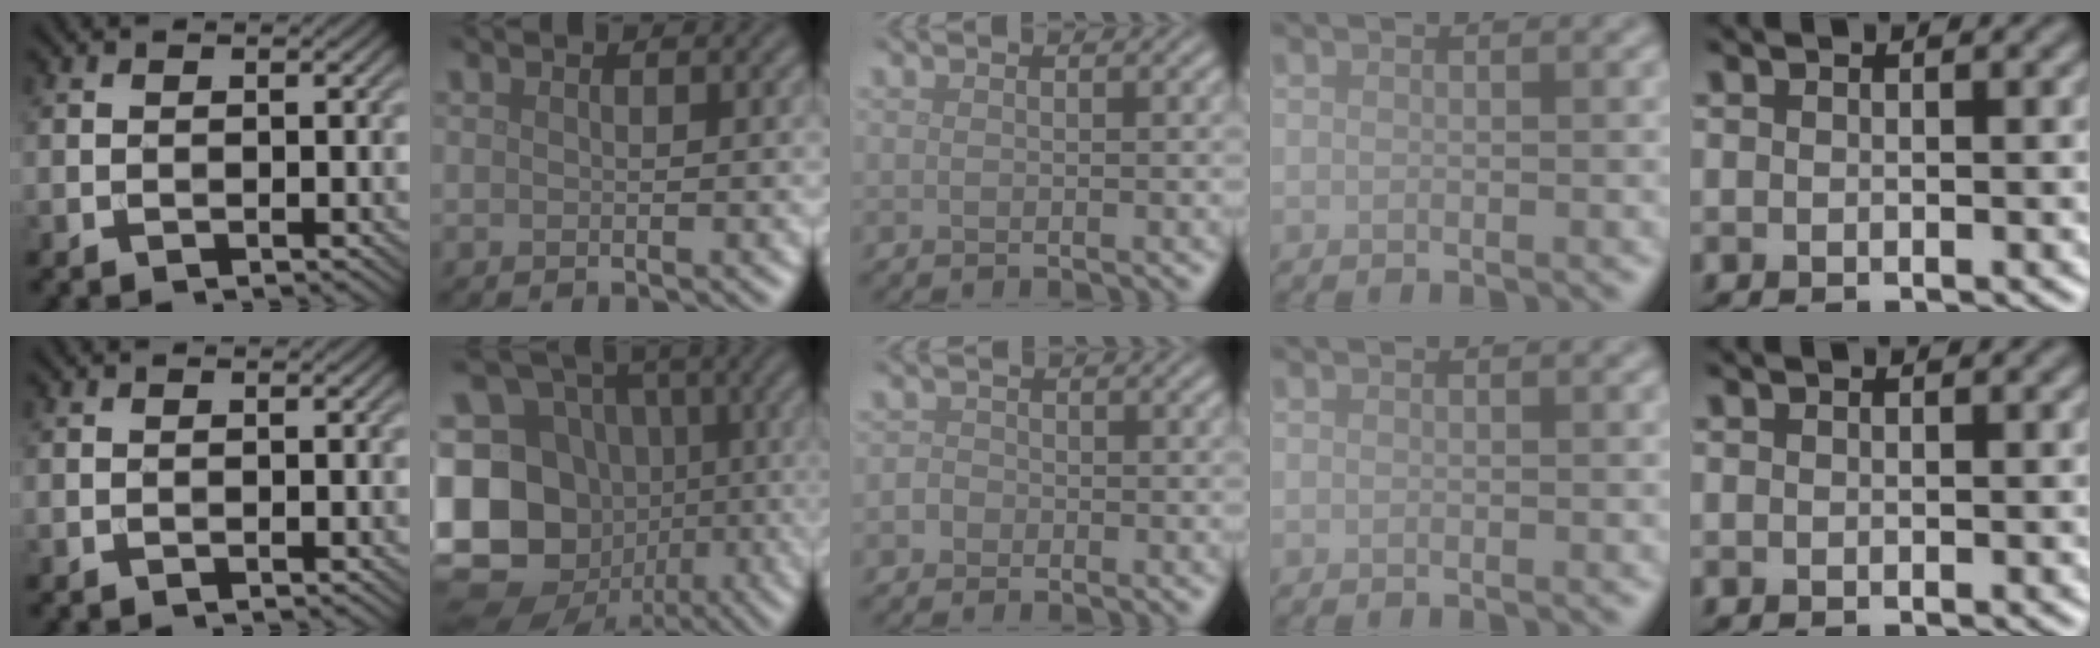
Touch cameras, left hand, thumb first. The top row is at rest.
{"index": {"total": 18.8, "force": [-2.9, 16.6, 8.3], "torque": [-0.200, 0.010, -0.084]}, "middle": {"total": 1.7, "force": [-0.7, 1.4, 0.5], "torque": [0.003, 0.003, -0.016]}}